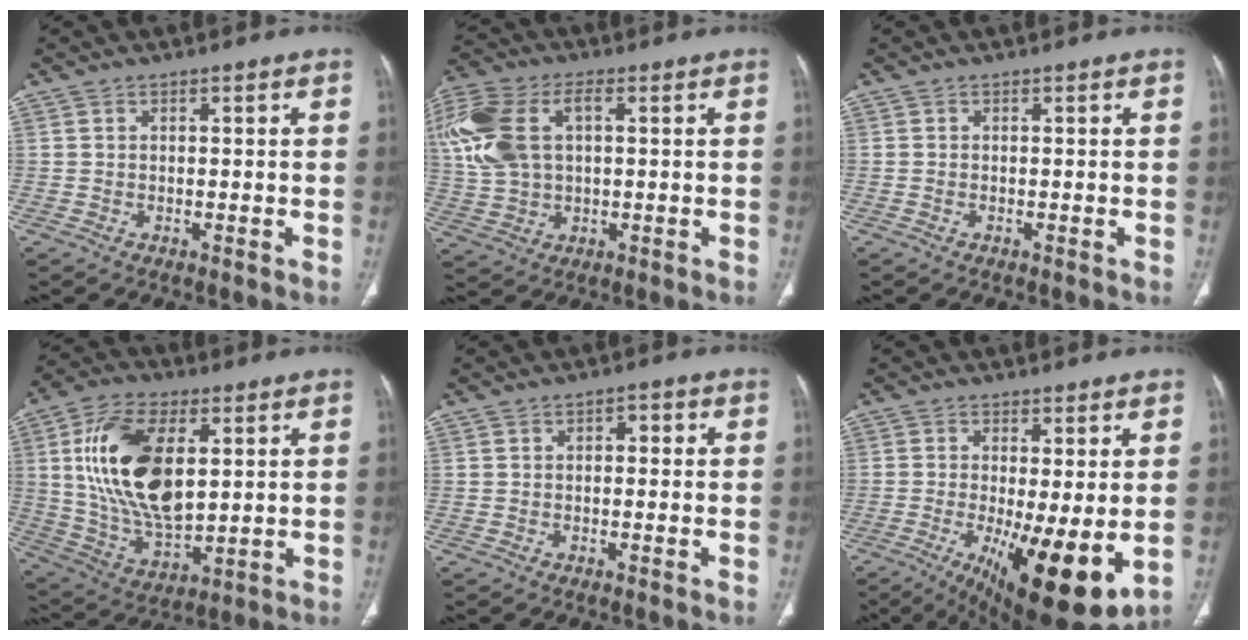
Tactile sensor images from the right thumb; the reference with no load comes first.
{"total": 17.5, "force": [3.7, 10.8, 13.3], "torque": [-0.325, 0.017, 0.070]}
{"total": 0.0}
{"total": 20.4, "force": [4.4, 10.8, 16.7], "torque": [-0.307, -0.014, 0.087]}
{"total": 1.9, "force": [0.3, 1.2, 1.5], "torque": [-0.015, 0.008, -0.001]}
{"total": 15.1, "force": [-3.2, 4.5, 14.1], "torque": [-0.201, -0.030, -0.031]}